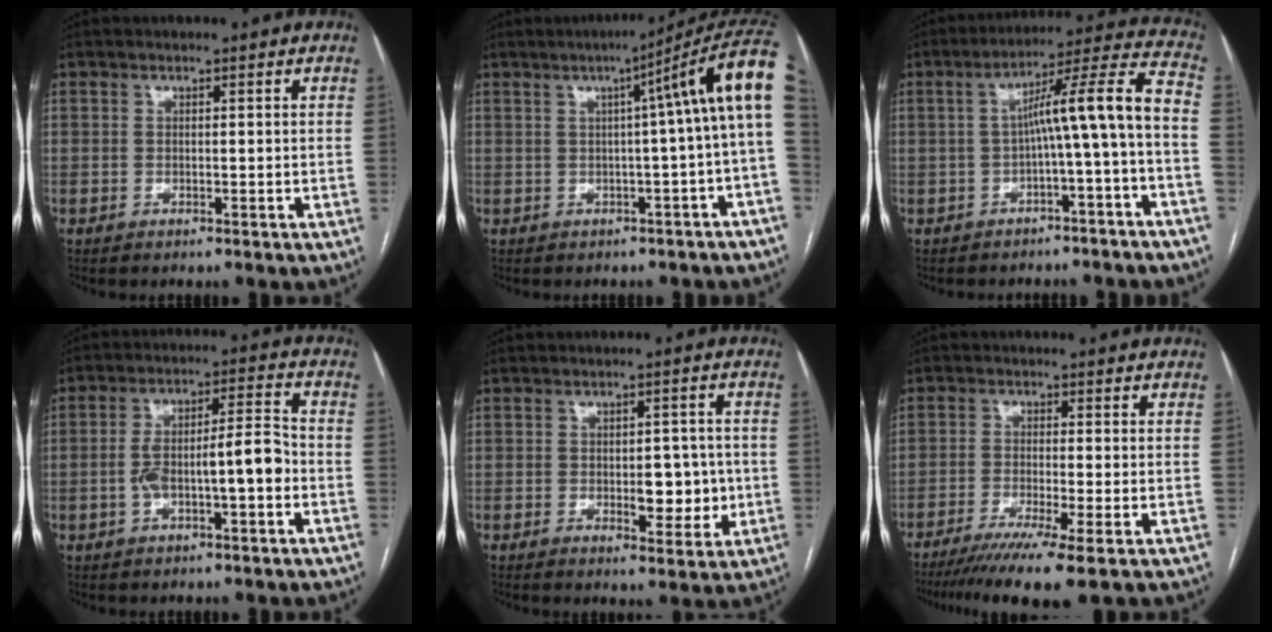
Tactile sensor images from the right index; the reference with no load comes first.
{"total": 11.2, "force": [2.3, -1.1, 10.9], "torque": [-0.124, 0.039, 0.023]}
{"total": 11.0, "force": [-2.3, -0.6, 10.8], "torque": [-0.149, 0.039, -0.034]}
{"total": 9.3, "force": [-2.1, 2.0, 8.8], "torque": [-0.157, 0.032, -0.030]}
{"total": 6.0, "force": [-0.8, 2.9, 5.3], "torque": [-0.061, 0.006, -0.002]}
{"total": 10.1, "force": [-6.8, -0.7, 7.5], "torque": [-0.116, -0.025, -0.108]}